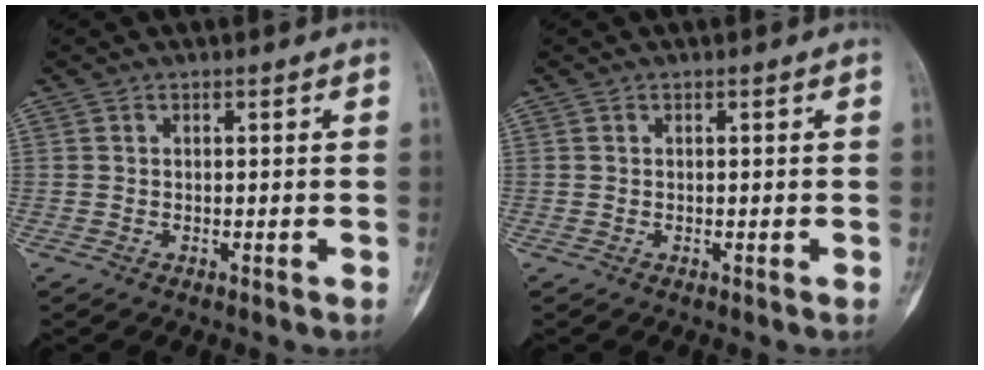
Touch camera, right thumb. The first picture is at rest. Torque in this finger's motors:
{"motor_torque": [0.01, 0.01, 0.06, 0.06, 0.00]}